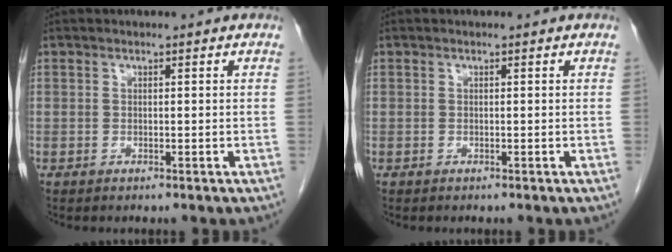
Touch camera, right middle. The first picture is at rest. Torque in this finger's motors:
{"motor_torque": [-0.26, 0.08, 0.09, 0.01]}